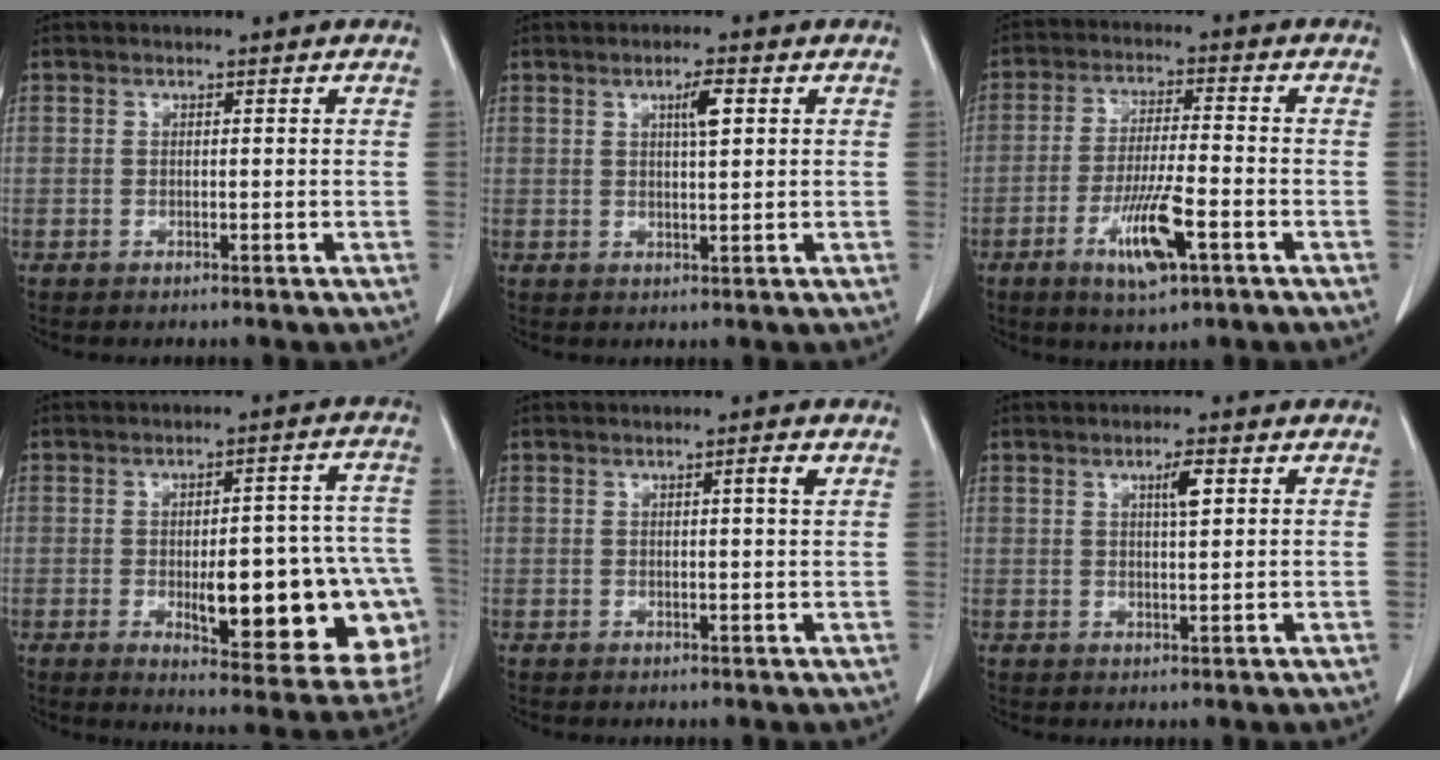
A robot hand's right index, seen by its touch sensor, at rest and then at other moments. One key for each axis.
{"total": 3.3, "fx": 1.2, "fy": 0.5, "fz": 3.0, "tx": -0.051, "ty": 0.001, "tz": 0.019}
{"total": 9.2, "fx": -4.1, "fy": 1.5, "fz": 8.0, "tx": -0.154, "ty": -0.011, "tz": -0.069}
{"total": 20.1, "fx": -4.5, "fy": 6.3, "fz": 18.5, "tx": -0.145, "ty": 0.026, "tz": -0.034}
{"total": 1.8, "fx": 0.7, "fy": -0.2, "fz": 1.6, "tx": -0.025, "ty": -0.002, "tz": 0.010}
{"total": 2.9, "fx": 1.2, "fy": 0.4, "fz": 2.7, "tx": -0.045, "ty": 0.000, "tz": 0.019}